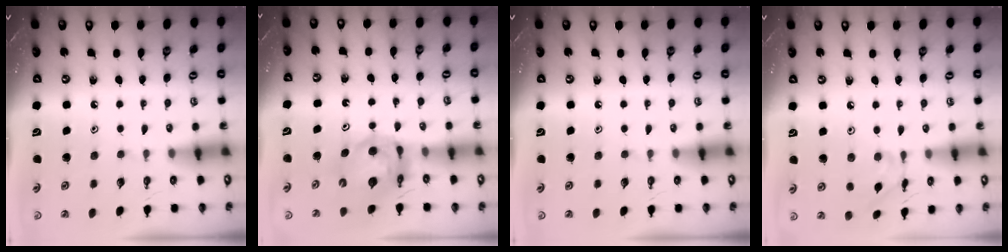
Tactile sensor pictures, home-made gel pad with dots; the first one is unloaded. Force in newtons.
{"total": 9.0, "press": 9.0, "slide": 0.9}
{"total": 0.0}
{"total": 3.9, "press": 3.8, "slide": 0.5}